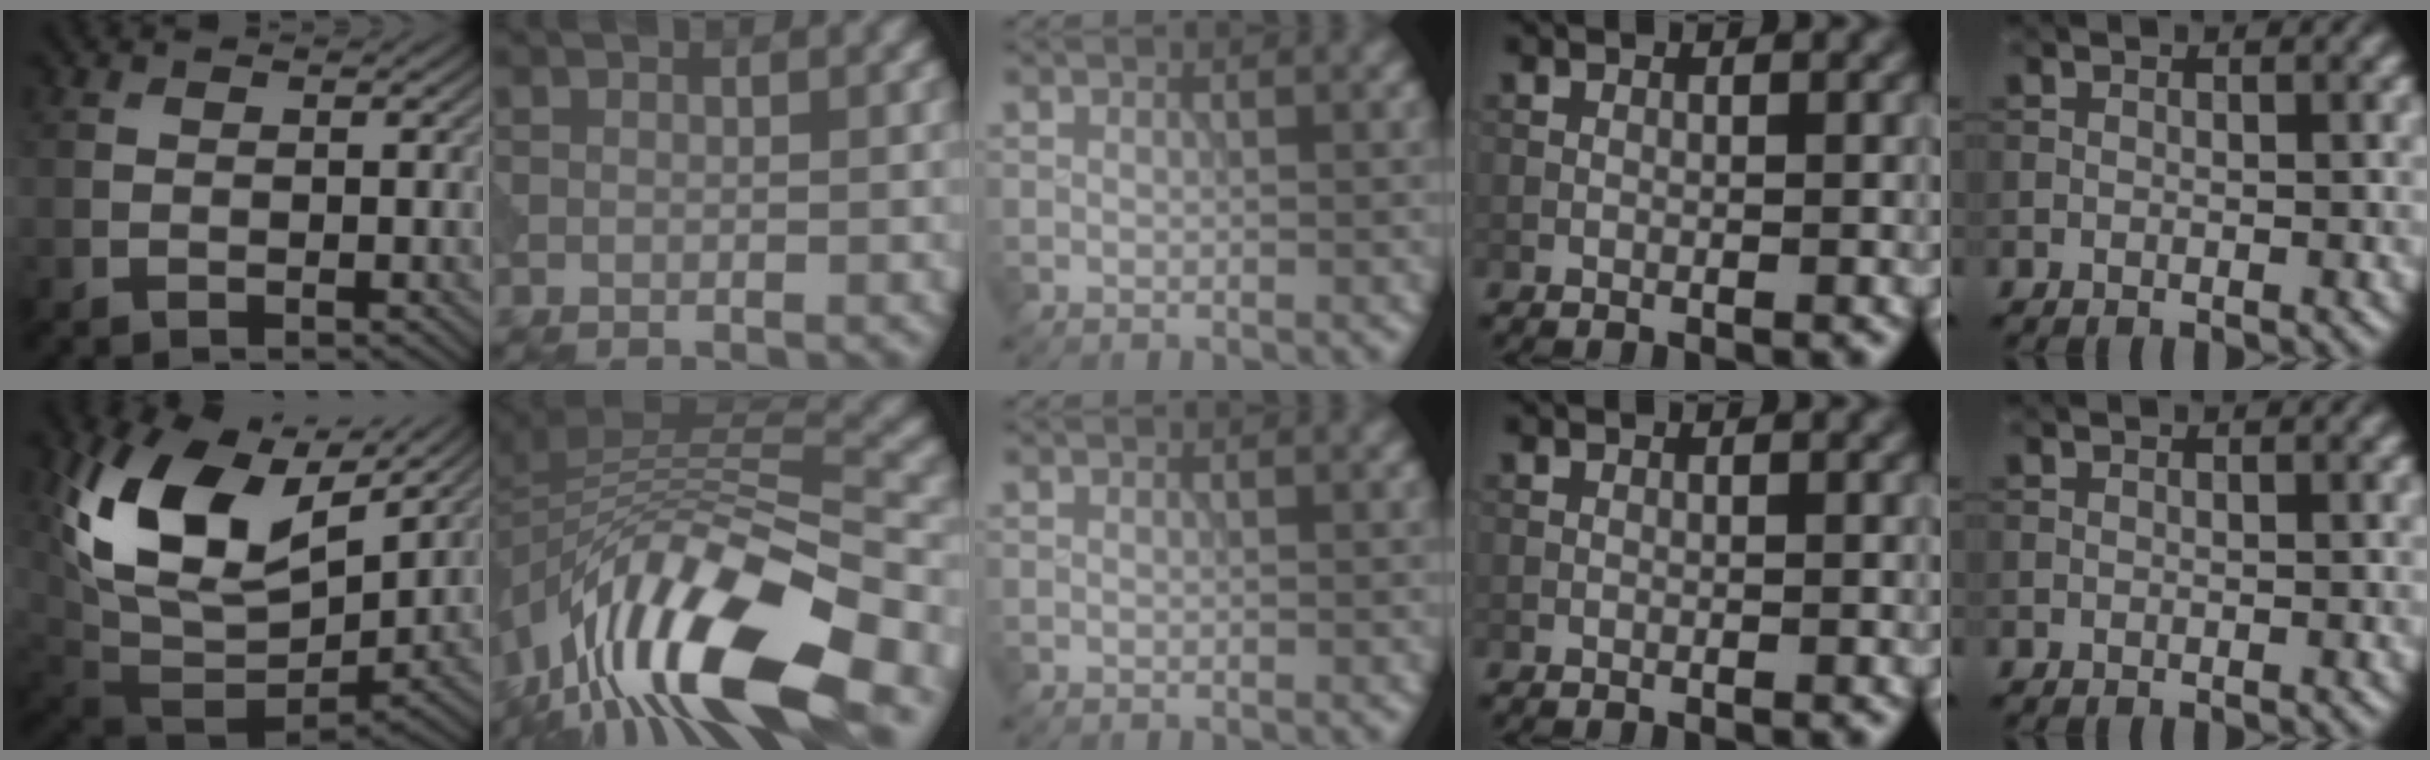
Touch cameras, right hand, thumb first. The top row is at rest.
{"thumb": {"total": 17.0, "force": [7.2, 10.1, 11.6], "torque": [-0.256, 0.012, 0.145]}, "index": {"total": 15.0, "force": [-8.4, 6.0, 10.9], "torque": [-0.197, 0.012, -0.155]}}